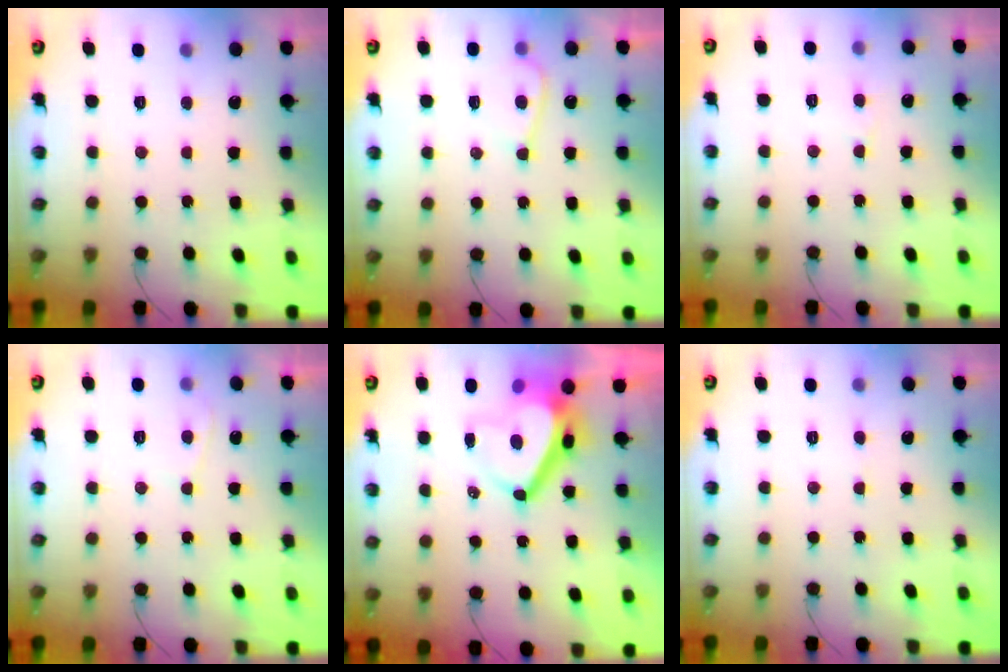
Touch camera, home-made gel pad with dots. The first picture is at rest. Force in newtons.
{"total": 4.3, "press": 4.2, "slide": 0.8}
{"total": 2.7, "press": 2.7, "slide": 0.2}
{"total": 4.0, "press": 4.0, "slide": 0.5}
{"total": 9.4, "press": 9.4, "slide": 0.7}
{"total": 2.1, "press": 2.1, "slide": 0.2}